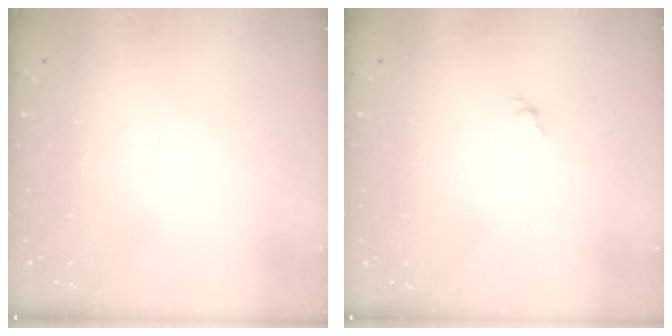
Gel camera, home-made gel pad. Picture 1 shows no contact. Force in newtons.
{"total": 1.6, "press": 1.5, "slide": 0.6}